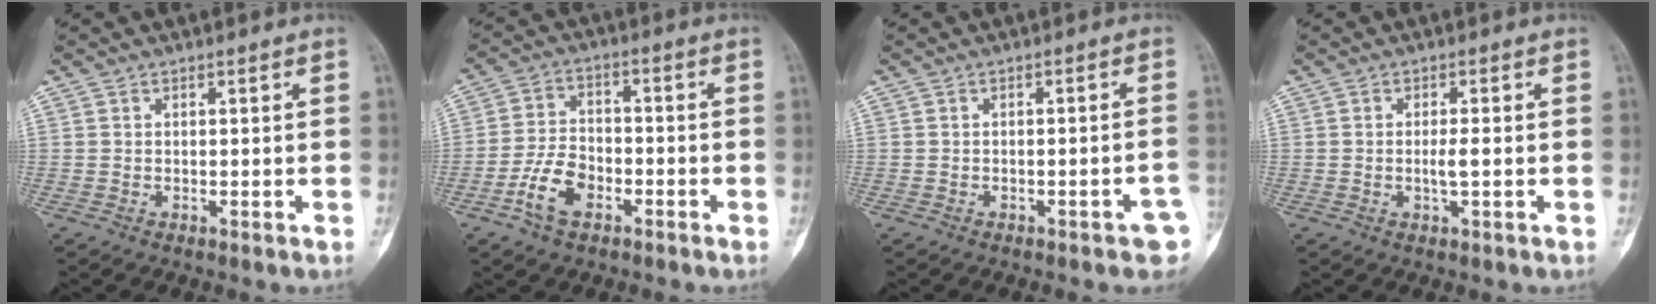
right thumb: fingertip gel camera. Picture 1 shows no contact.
{"total": 8.0, "force": [-3.9, 4.8, 5.1], "torque": [-0.090, 0.024, -0.076]}
{"total": 4.9, "force": [-2.3, 1.3, 4.1], "torque": [-0.040, 0.016, -0.024]}
{"total": 2.4, "force": [-0.3, 0.4, 2.3], "torque": [-0.044, -0.001, -0.007]}